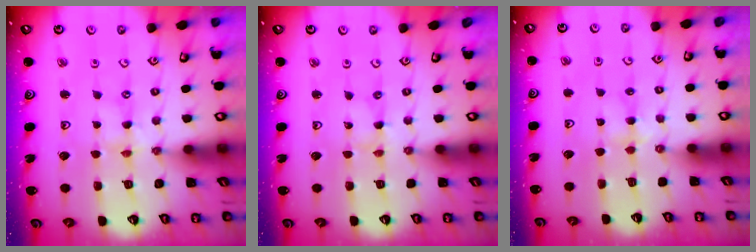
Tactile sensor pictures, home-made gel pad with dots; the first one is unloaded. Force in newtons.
{"total": 0.0}
{"total": 2.4, "press": 2.4, "slide": 0.4}